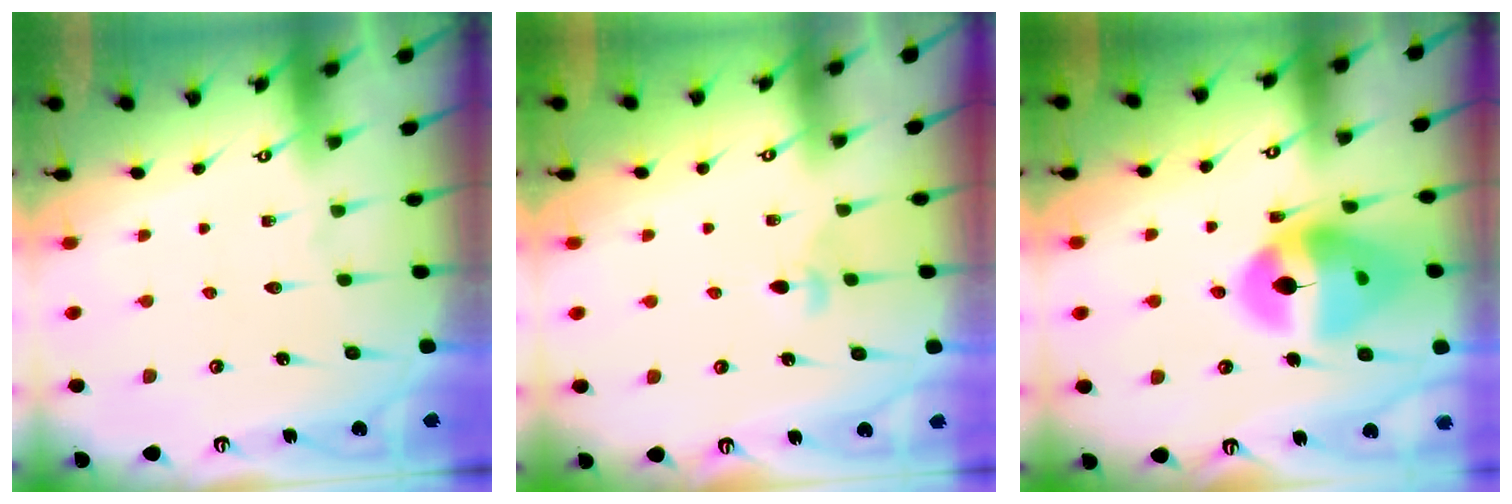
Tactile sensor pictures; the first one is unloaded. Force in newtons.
{"total": 3.1, "press": 3.1, "slide": 0.7}
{"total": 17.4, "press": 17.2, "slide": 2.0}